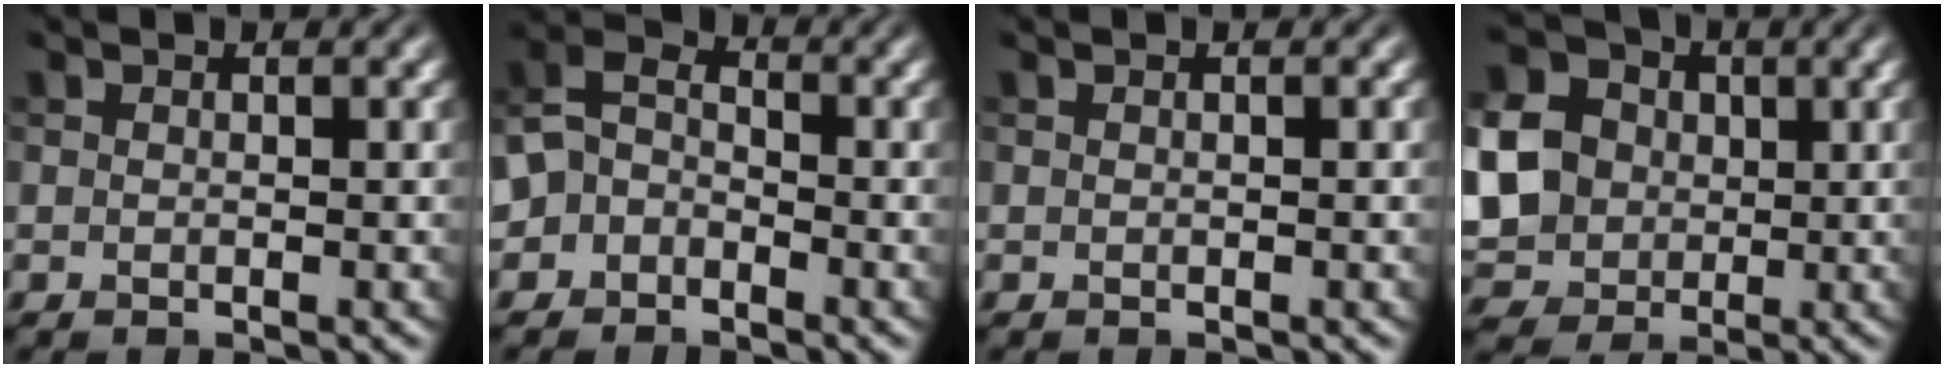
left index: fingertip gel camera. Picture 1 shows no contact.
{"total": 3.4, "force": [-1.7, 2.6, 1.4], "torque": [-0.027, 0.010, -0.050]}
{"total": 0.0}
{"total": 8.6, "force": [0.2, 7.5, 4.3], "torque": [-0.117, -0.002, -0.005]}